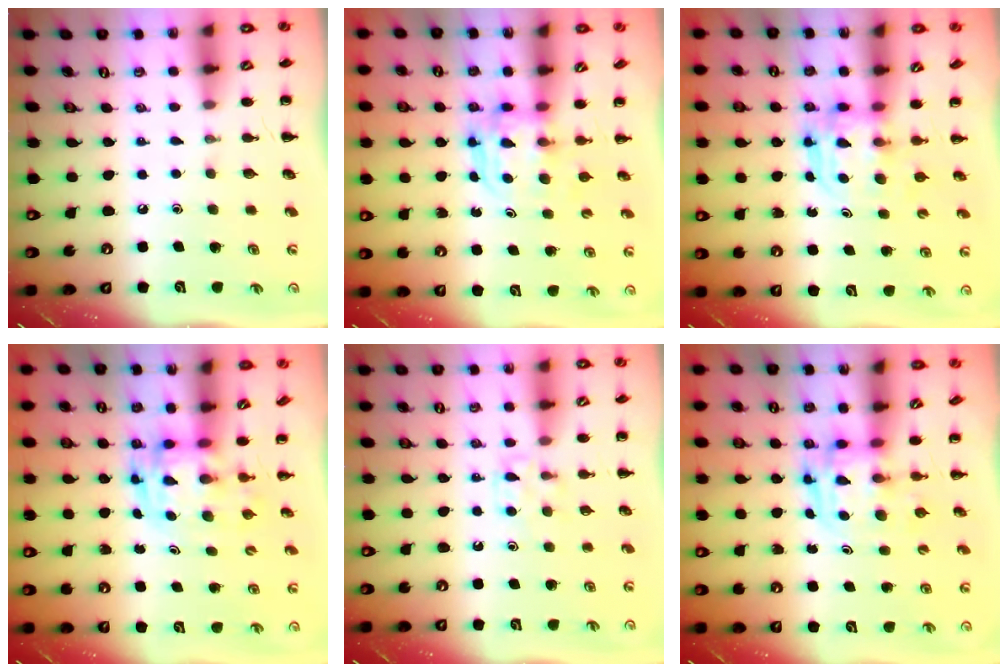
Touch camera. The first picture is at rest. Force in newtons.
{"total": 3.7, "press": 3.7, "slide": 0.2}
{"total": 3.6, "press": 3.6, "slide": 0.3}
{"total": 2.8, "press": 2.8, "slide": 0.6}
{"total": 5.2, "press": 4.9, "slide": 1.7}
{"total": 3.2, "press": 3.1, "slide": 0.5}